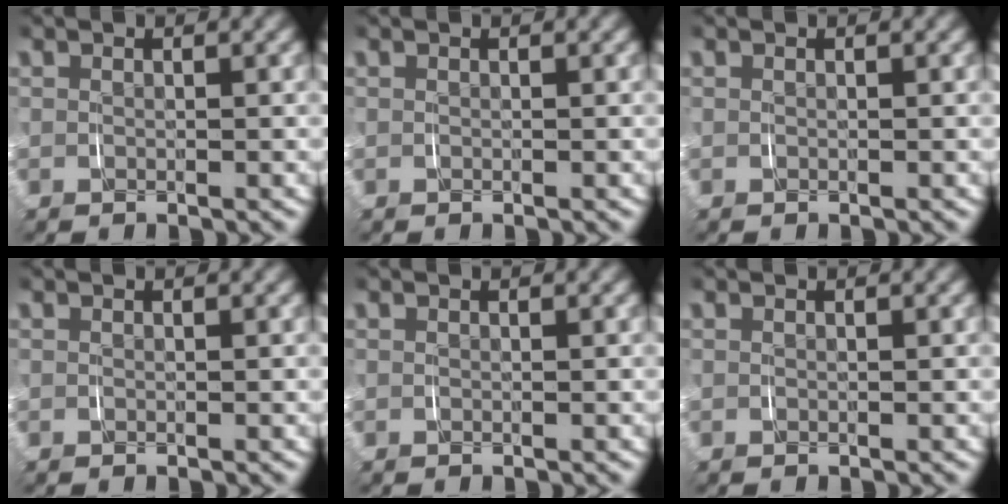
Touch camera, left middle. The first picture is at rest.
{"total": 0.0}
{"total": 0.0}
{"total": 0.0}
{"total": 0.0}
{"total": 0.0}